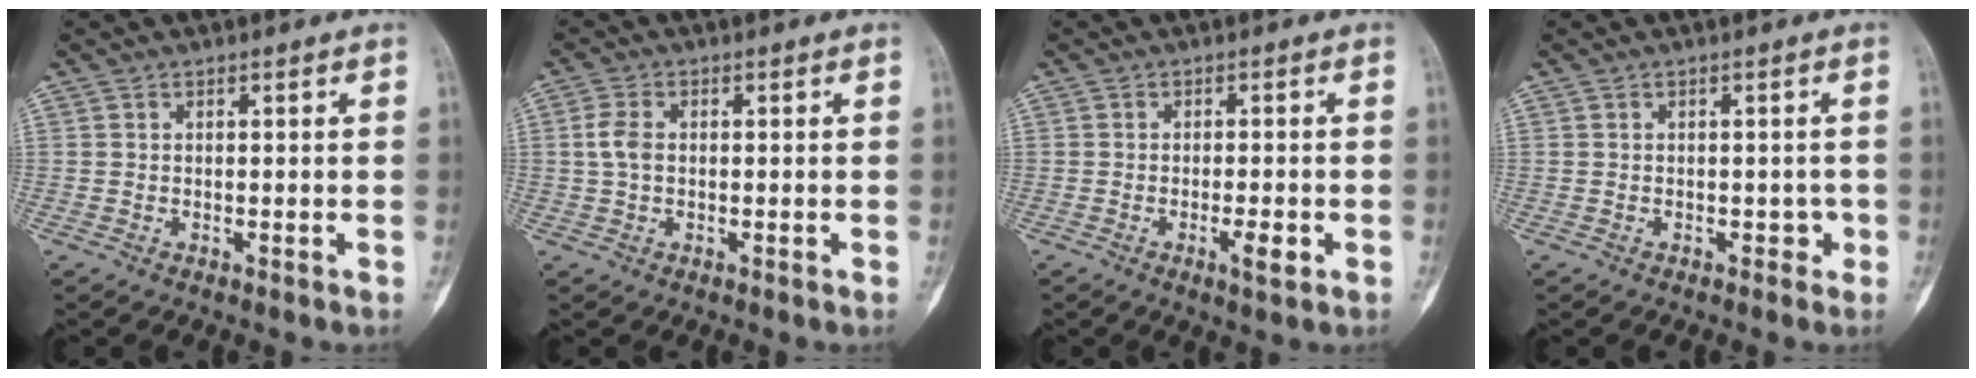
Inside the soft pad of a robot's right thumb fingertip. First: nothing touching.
{"total": 3.3, "force": [0.2, 2.1, 2.6], "torque": [-0.058, 0.007, -0.001]}
{"total": 3.4, "force": [-1.3, 0.8, 3.0], "torque": [-0.049, -0.001, -0.021]}
{"total": 1.6, "force": [-0.6, 1.3, 0.9], "torque": [0.002, 0.006, -0.007]}